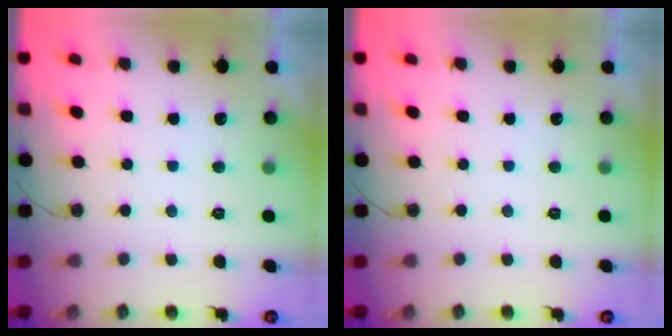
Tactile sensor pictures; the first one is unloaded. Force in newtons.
{"total": 0.0}